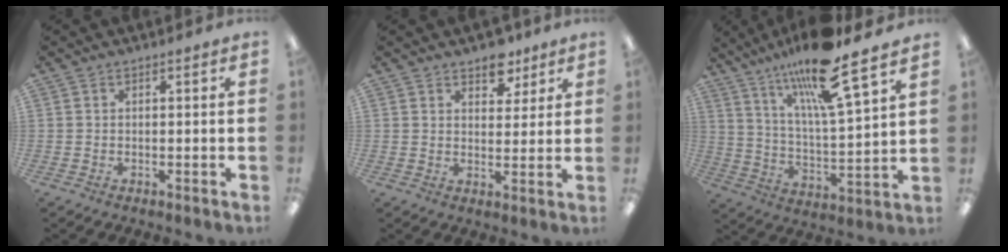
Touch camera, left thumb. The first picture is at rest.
{"total": 6.7, "force": [5.1, 3.6, 2.3], "torque": [-0.013, -0.028, 0.087]}
{"total": 18.0, "force": [13.9, 2.2, 11.2], "torque": [-0.206, -0.086, 0.226]}